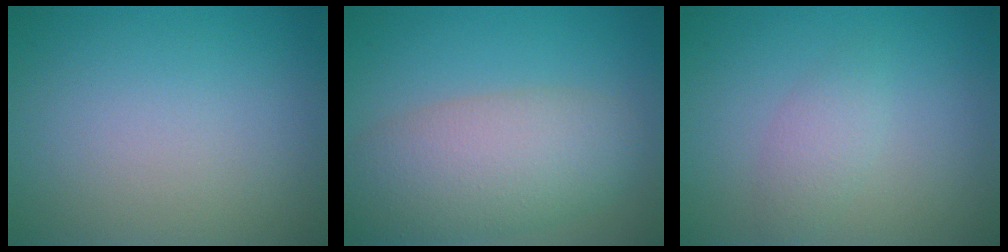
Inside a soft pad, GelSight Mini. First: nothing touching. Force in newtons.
{"total": 7.0, "press": 7.0, "slide": 0.3}
{"total": 1.7, "press": 1.7, "slide": 0.1}